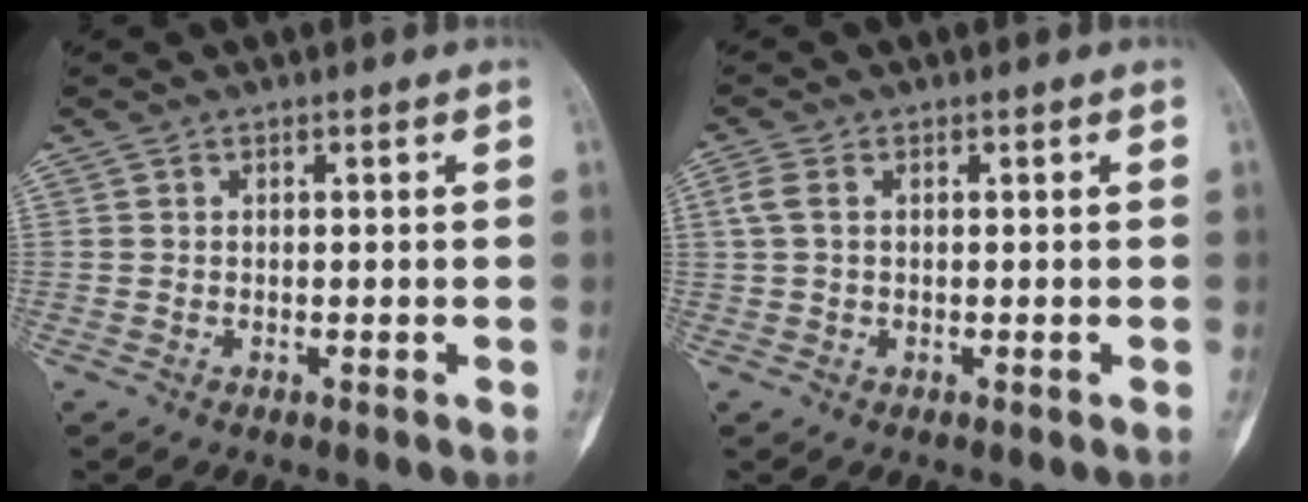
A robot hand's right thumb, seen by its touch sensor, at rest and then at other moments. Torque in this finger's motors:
{"motor_torque": [0.32, -0.46, 0.30, -0.12, -0.03]}